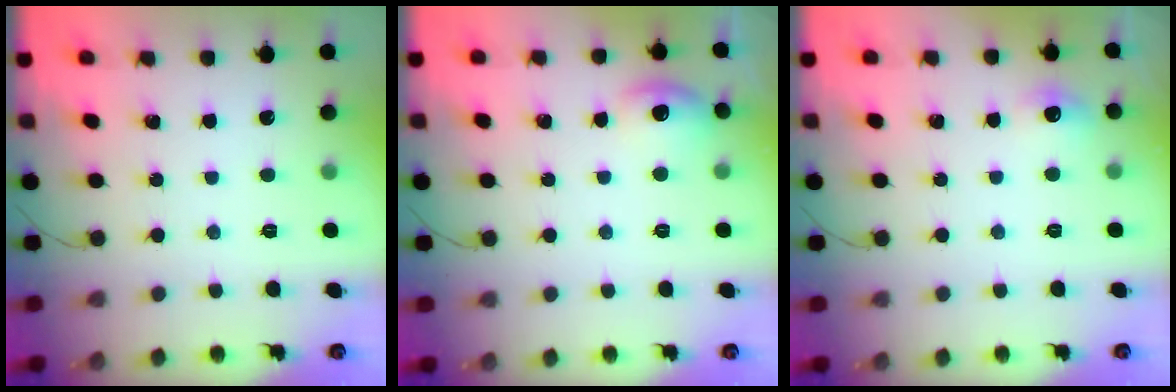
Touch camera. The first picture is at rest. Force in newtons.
{"total": 7.4, "press": 7.3, "slide": 1.6}
{"total": 5.2, "press": 5.0, "slide": 1.3}